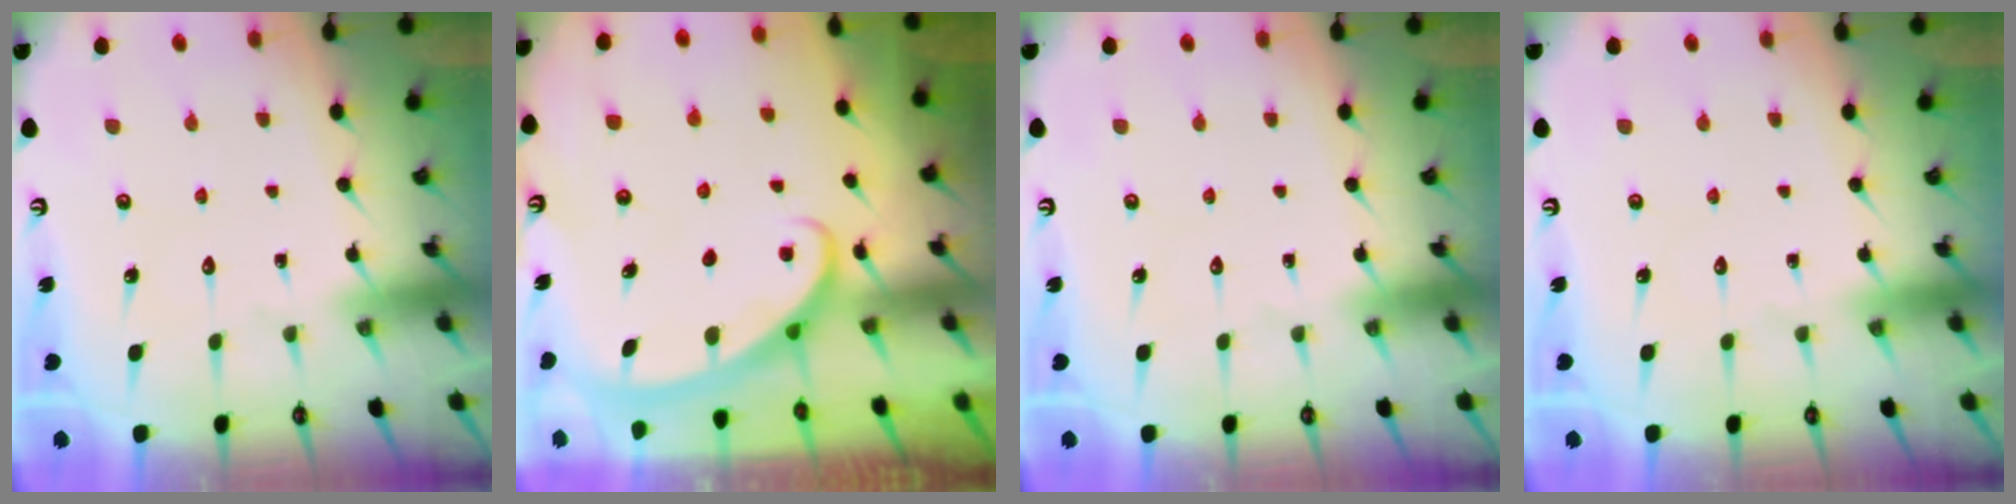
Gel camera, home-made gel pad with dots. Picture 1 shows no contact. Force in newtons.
{"total": 2.8, "press": 2.8, "slide": 0.4}
{"total": 0.0}
{"total": 0.0}